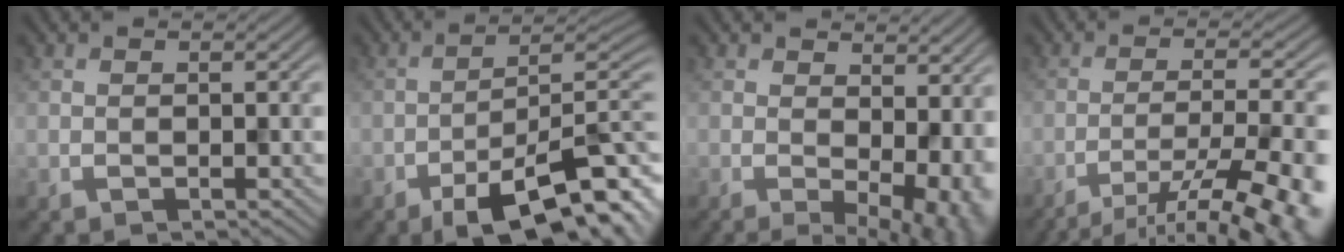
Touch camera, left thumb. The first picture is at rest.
{"total": 12.1, "force": [-7.6, 3.5, 8.8], "torque": [-0.126, -0.002, -0.115]}
{"total": 7.1, "force": [0.6, 3.5, 6.2], "torque": [-0.063, -0.003, 0.039]}
{"total": 13.6, "force": [-9.9, 3.2, 8.8], "torque": [-0.098, -0.005, -0.124]}